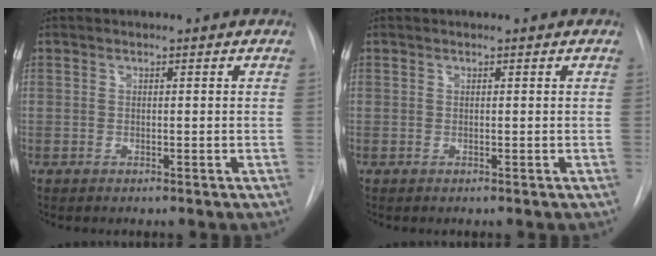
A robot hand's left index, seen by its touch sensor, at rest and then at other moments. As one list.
[{"total": 0.0}]